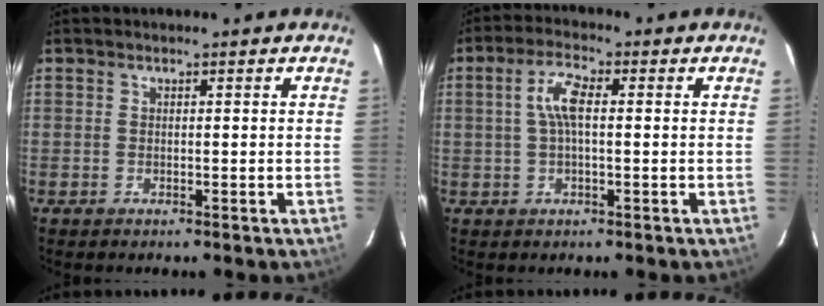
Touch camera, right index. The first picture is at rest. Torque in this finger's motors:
{"motor_torque": [0.73, -0.04, 0.42, 0.12]}